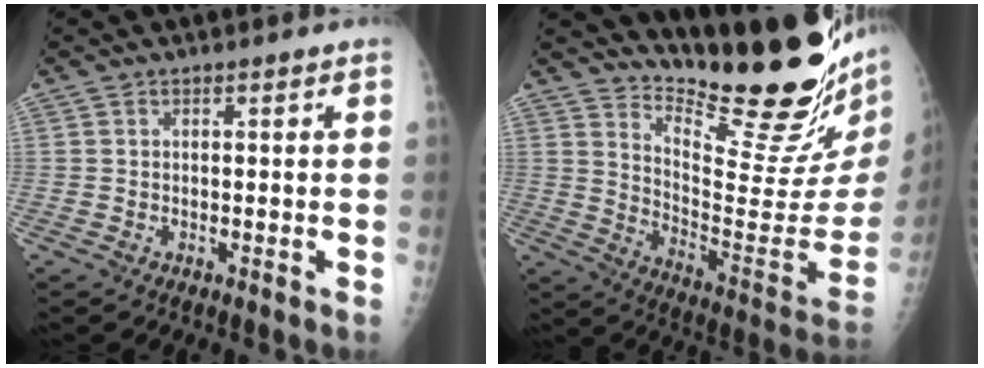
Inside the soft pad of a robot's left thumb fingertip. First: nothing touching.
{"total": 24.0, "force": [19.7, 3.5, 13.4], "torque": [-0.176, -0.171, 0.284]}